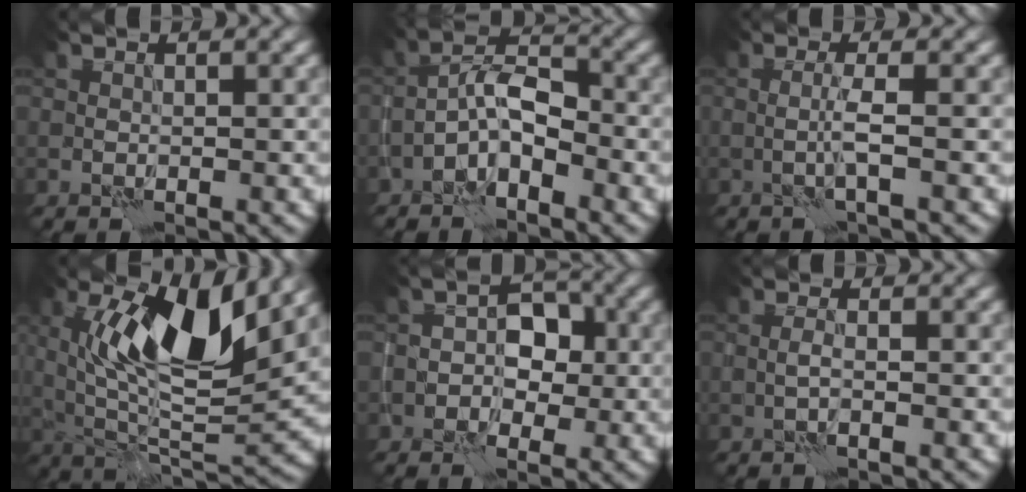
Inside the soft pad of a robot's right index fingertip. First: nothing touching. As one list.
[{"total": 3.7, "force": [-2.0, 1.2, 2.9], "torque": [-0.045, 0.019, -0.044]}, {"total": 1.4, "force": [0.2, -0.9, 1.1], "torque": [-0.027, 0.001, 0.003]}, {"total": 10.3, "force": [4.3, 2.5, 9.0], "torque": [-0.152, -0.017, 0.083]}, {"total": 2.8, "force": [-0.5, 1.9, 2.0], "torque": [-0.015, 0.008, -0.007]}, {"total": 0.8, "force": [0.2, -0.7, 0.2], "torque": [-0.007, 0.003, 0.004]}]